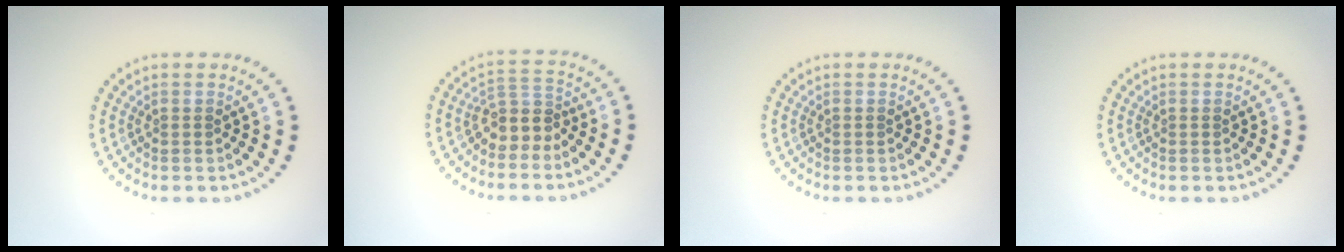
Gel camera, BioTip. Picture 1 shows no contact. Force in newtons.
{"total": 2.8, "press": 2.3, "slide": 1.6}
{"total": 0.0}
{"total": 0.0}